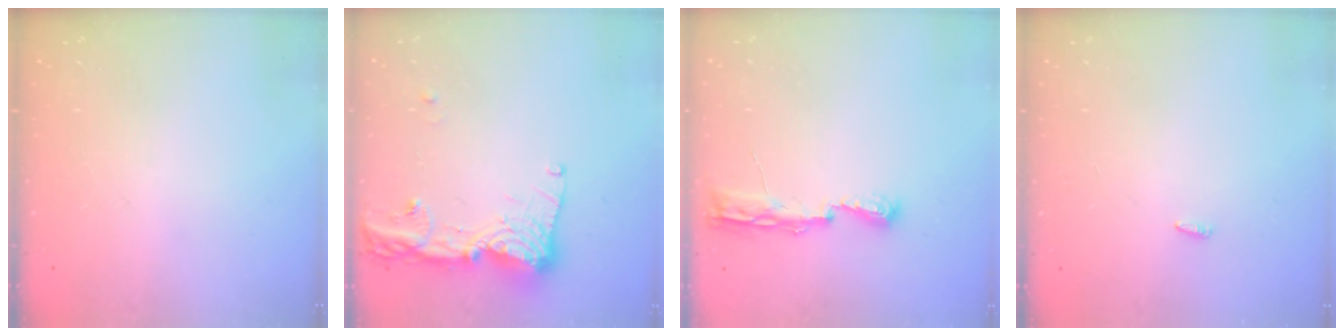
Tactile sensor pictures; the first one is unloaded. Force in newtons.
{"total": 14.5, "press": 14.4, "slide": 1.7}
{"total": 7.1, "press": 7.1, "slide": 0.8}
{"total": 2.1, "press": 1.9, "slide": 0.7}